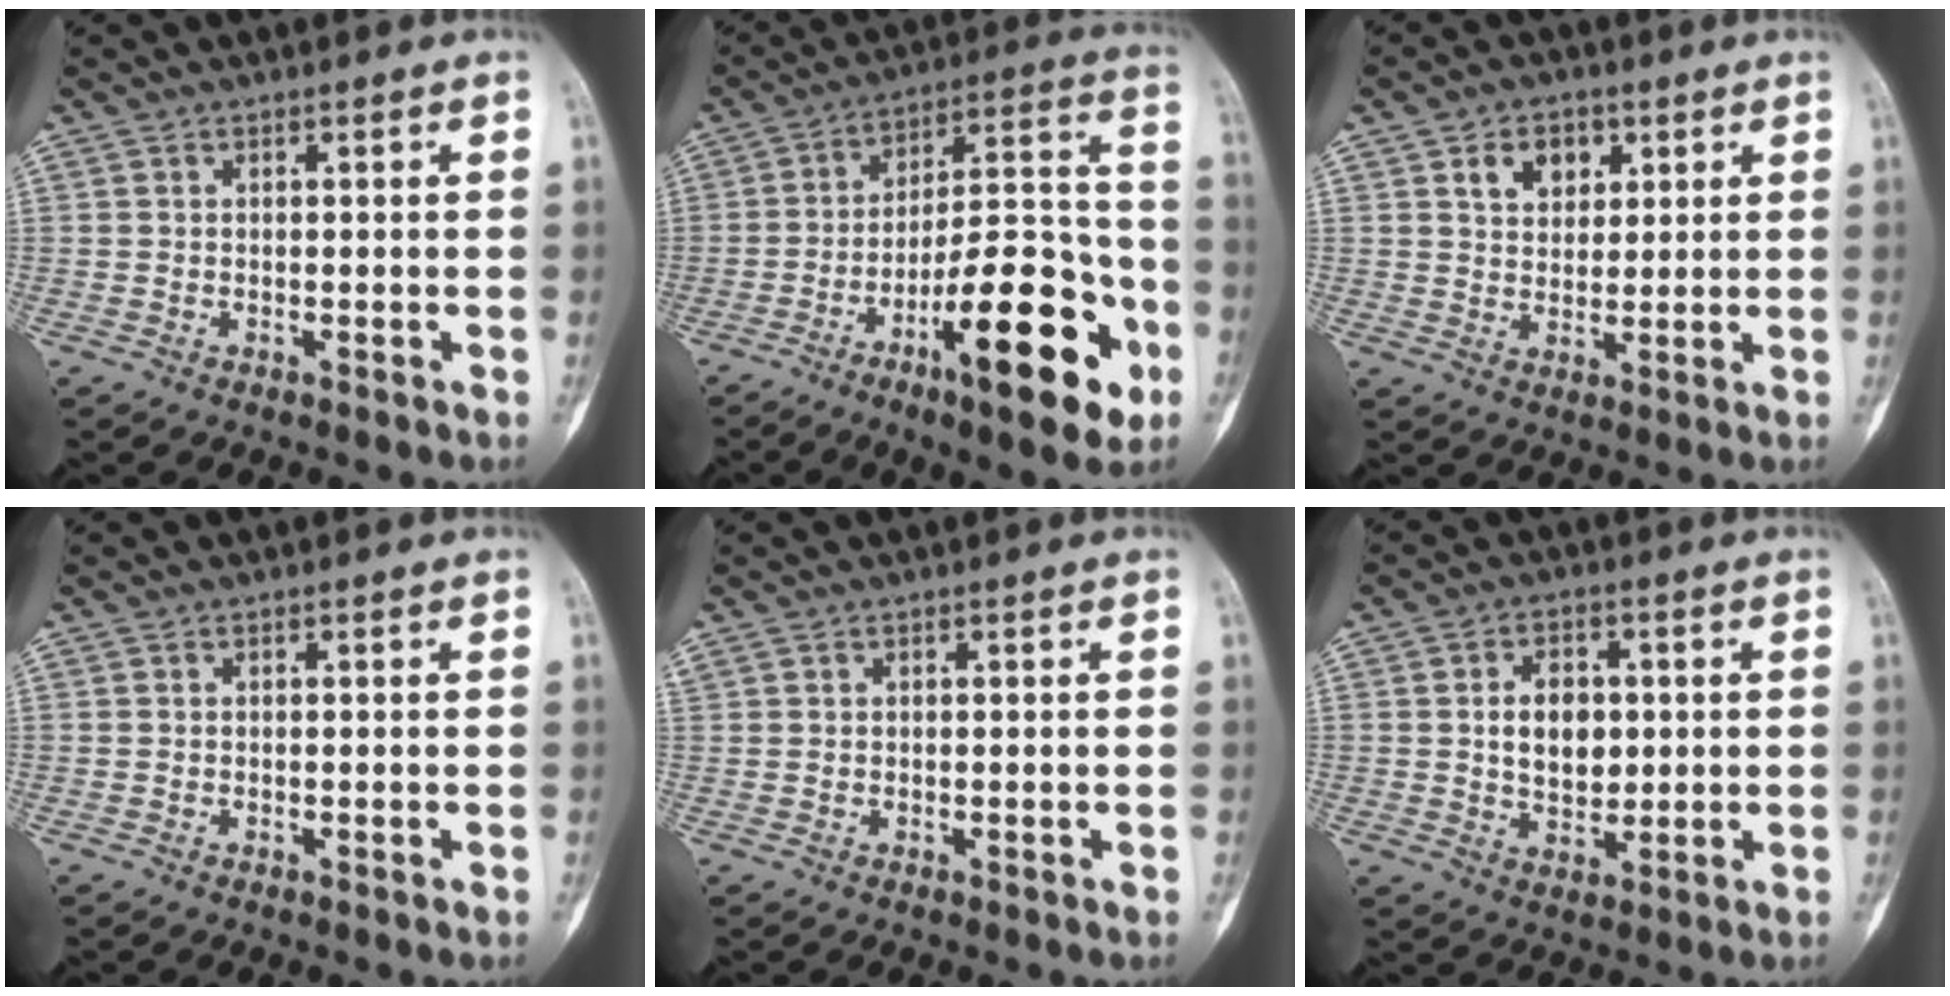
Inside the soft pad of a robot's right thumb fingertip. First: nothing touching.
{"total": 23.2, "force": [-10.1, 7.1, 19.7], "torque": [-0.277, 0.060, -0.153]}
{"total": 6.5, "force": [2.8, 4.7, 3.5], "torque": [-0.027, -0.011, 0.046]}
{"total": 0.0}
{"total": 0.5, "force": [0.4, 0.3, 0.1], "torque": [-0.006, 0.009, 0.011]}
{"total": 7.9, "force": [1.0, 5.5, 5.7], "torque": [-0.063, -0.006, 0.018]}